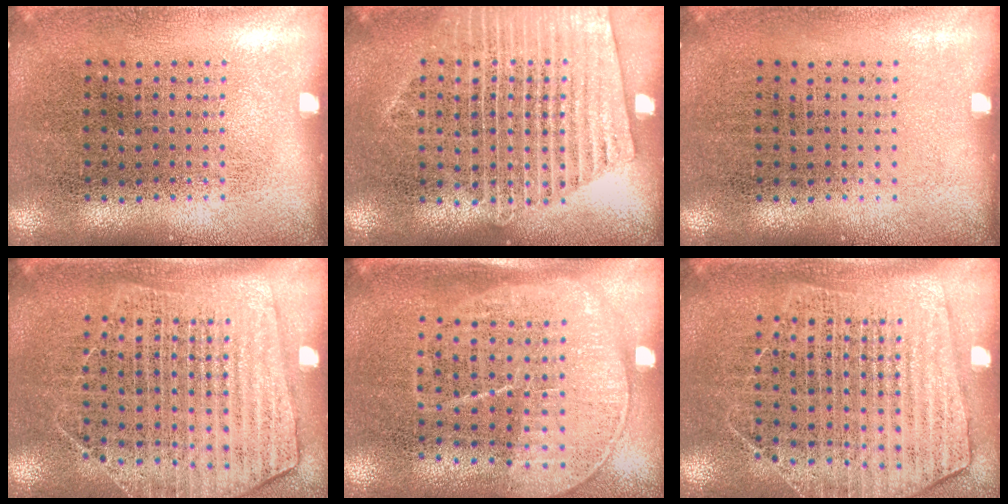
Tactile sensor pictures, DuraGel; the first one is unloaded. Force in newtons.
{"total": 1.8, "press": 1.7, "slide": 0.3}
{"total": 0.0}
{"total": 1.7, "press": 1.5, "slide": 0.8}
{"total": 1.6, "press": 1.3, "slide": 0.9}
{"total": 1.7, "press": 1.5, "slide": 0.8}